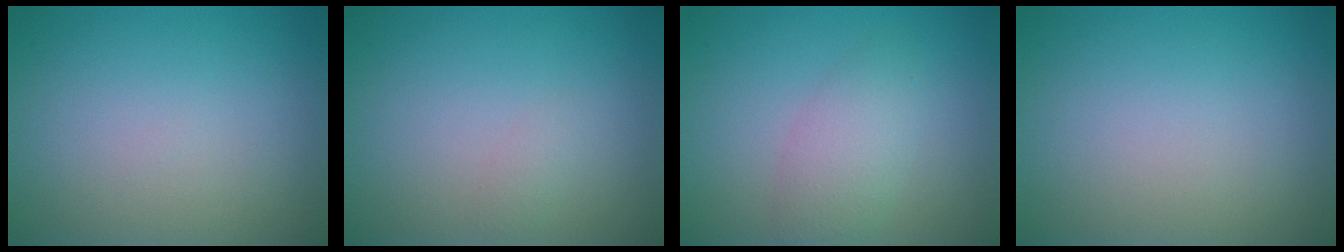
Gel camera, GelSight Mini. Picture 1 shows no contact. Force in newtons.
{"total": 0.7, "press": 0.7, "slide": 0.0}
{"total": 2.9, "press": 2.9, "slide": 0.1}
{"total": 0.0}